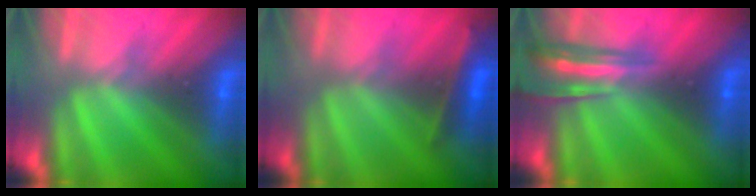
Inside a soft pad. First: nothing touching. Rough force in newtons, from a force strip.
{"total": 2.4}
{"total": 7.6}